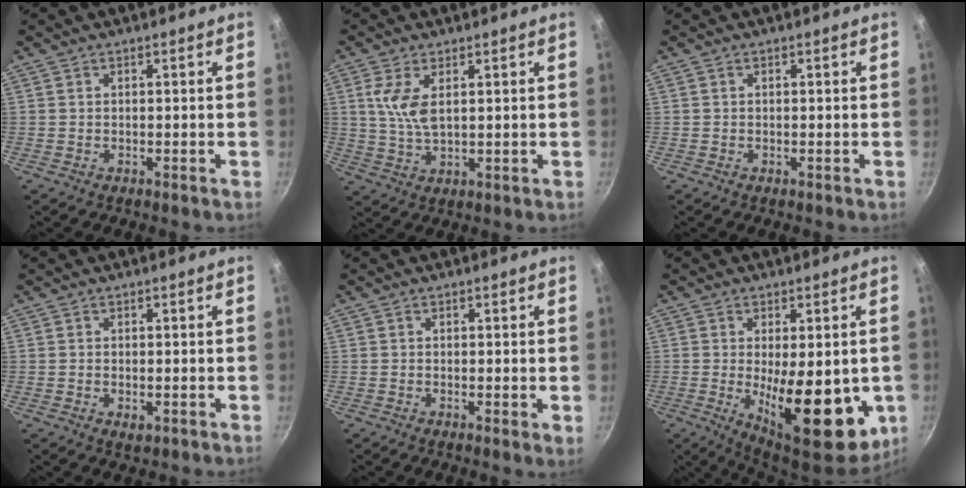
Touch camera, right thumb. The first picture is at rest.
{"total": 6.6, "force": [1.8, 3.0, 5.5], "torque": [-0.110, -0.008, 0.041]}
{"total": 0.0}
{"total": 1.9, "force": [-0.3, 1.1, 1.5], "torque": [-0.024, -0.004, -0.003]}
{"total": 1.7, "force": [0.0, 0.3, 1.6], "torque": [-0.024, -0.007, -0.004]}
{"total": 18.6, "force": [-3.1, 7.5, 16.7], "torque": [-0.212, -0.018, -0.029]}